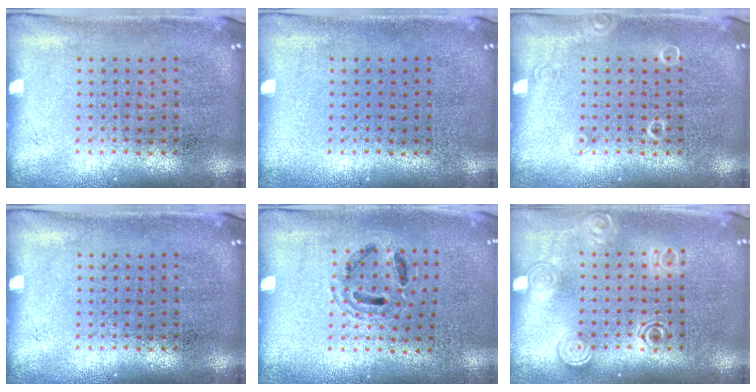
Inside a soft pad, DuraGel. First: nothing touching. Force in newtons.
{"total": 0.0}
{"total": 0.9, "press": 0.9, "slide": 0.1}
{"total": 0.0}
{"total": 0.9, "press": 0.9, "slide": 0.1}
{"total": 1.5, "press": 1.2, "slide": 0.9}